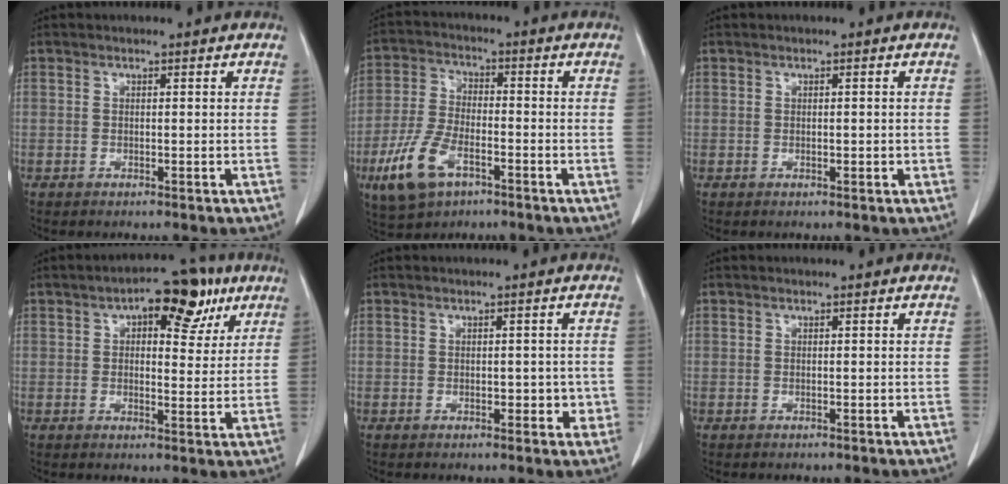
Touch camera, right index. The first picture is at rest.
{"total": 10.7, "force": [-5.2, 5.1, 7.8], "torque": [-0.183, -0.005, -0.094]}
{"total": 1.4, "force": [-0.3, 0.8, 1.1], "torque": [-0.023, 0.002, 0.000]}
{"total": 11.2, "force": [5.5, 5.0, 8.3], "torque": [-0.111, 0.028, 0.078]}
{"total": 3.8, "force": [-0.7, 2.2, 3.0], "torque": [-0.034, 0.012, -0.004]}
{"total": 0.0}